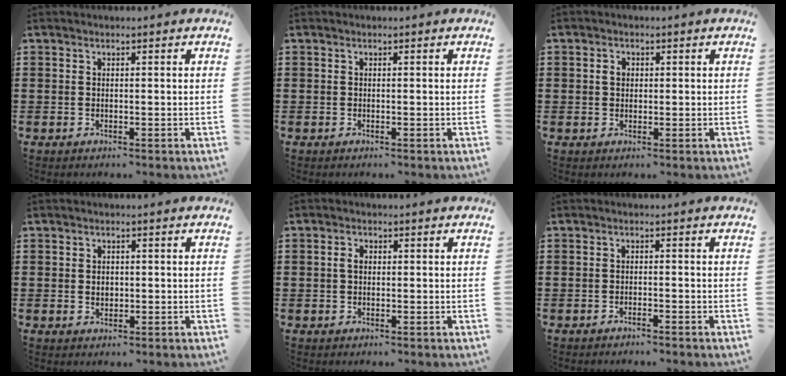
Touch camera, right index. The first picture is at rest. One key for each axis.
{"total": 0.0}
{"total": 1.6, "fx": 0.3, "fy": 1.3, "fz": 0.9, "tx": -0.020, "ty": 0.009, "tz": 0.005}
{"total": 1.4, "fx": 0.1, "fy": 1.1, "fz": 0.9, "tx": -0.020, "ty": 0.007, "tz": 0.000}
{"total": 1.7, "fx": 0.2, "fy": 1.1, "fz": 1.2, "tx": -0.026, "ty": 0.008, "tz": 0.002}
{"total": 1.2, "fx": -1.1, "fy": -0.1, "fz": 0.0, "tx": -0.003, "ty": 0.000, "tz": -0.023}